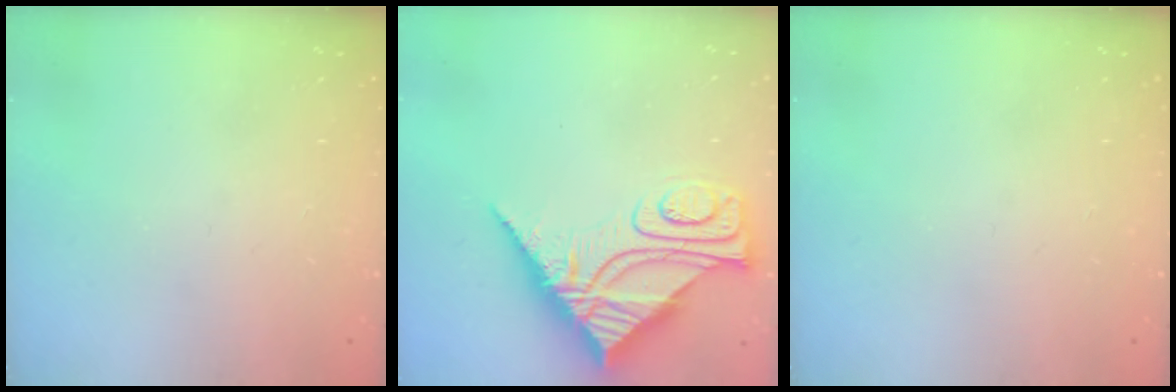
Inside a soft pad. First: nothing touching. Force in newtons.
{"total": 15.0, "press": 15.0, "slide": 1.6}
{"total": 0.0}